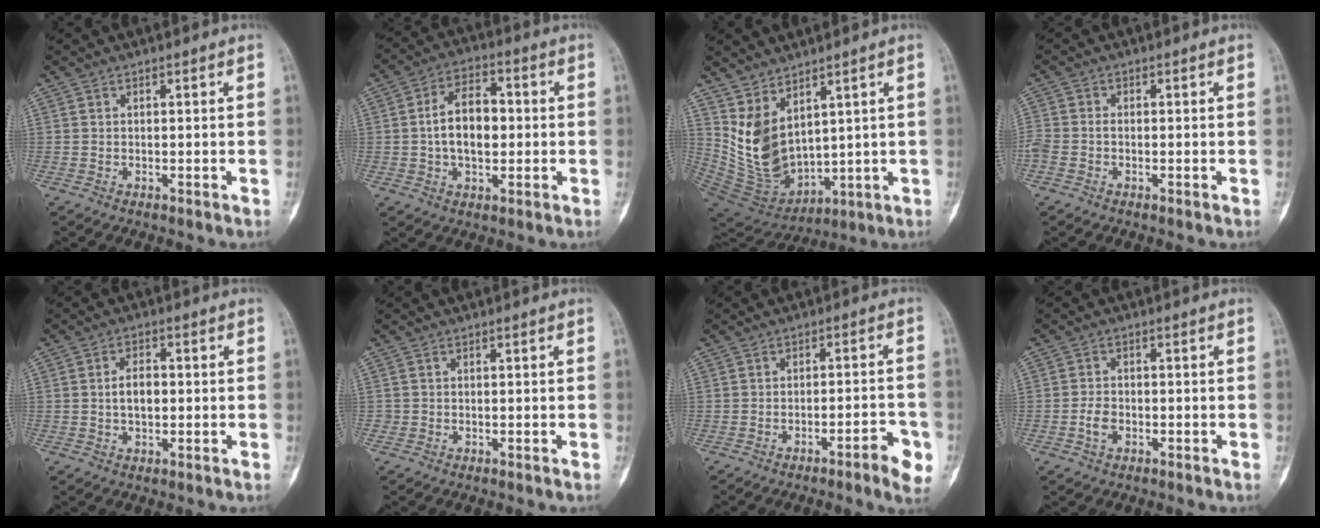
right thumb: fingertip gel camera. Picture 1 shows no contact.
{"total": 10.0, "force": [-0.1, 6.1, 8.0], "torque": [-0.119, 0.020, -0.008]}
{"total": 12.1, "force": [4.6, 7.1, 8.7], "torque": [-0.132, -0.043, 0.120]}
{"total": 3.1, "force": [-1.1, 2.1, 2.1], "torque": [-0.058, 0.007, -0.024]}
{"total": 4.3, "force": [0.0, 2.5, 3.5], "torque": [-0.053, 0.007, -0.004]}
{"total": 0.6, "force": [-0.1, 0.6, 0.0], "torque": [0.003, 0.005, -0.004]}
{"total": 6.1, "force": [-3.1, 1.2, 5.1], "torque": [-0.066, 0.023, -0.038]}
{"total": 2.9, "force": [-1.2, 1.9, 1.8], "torque": [-0.034, 0.009, -0.024]}